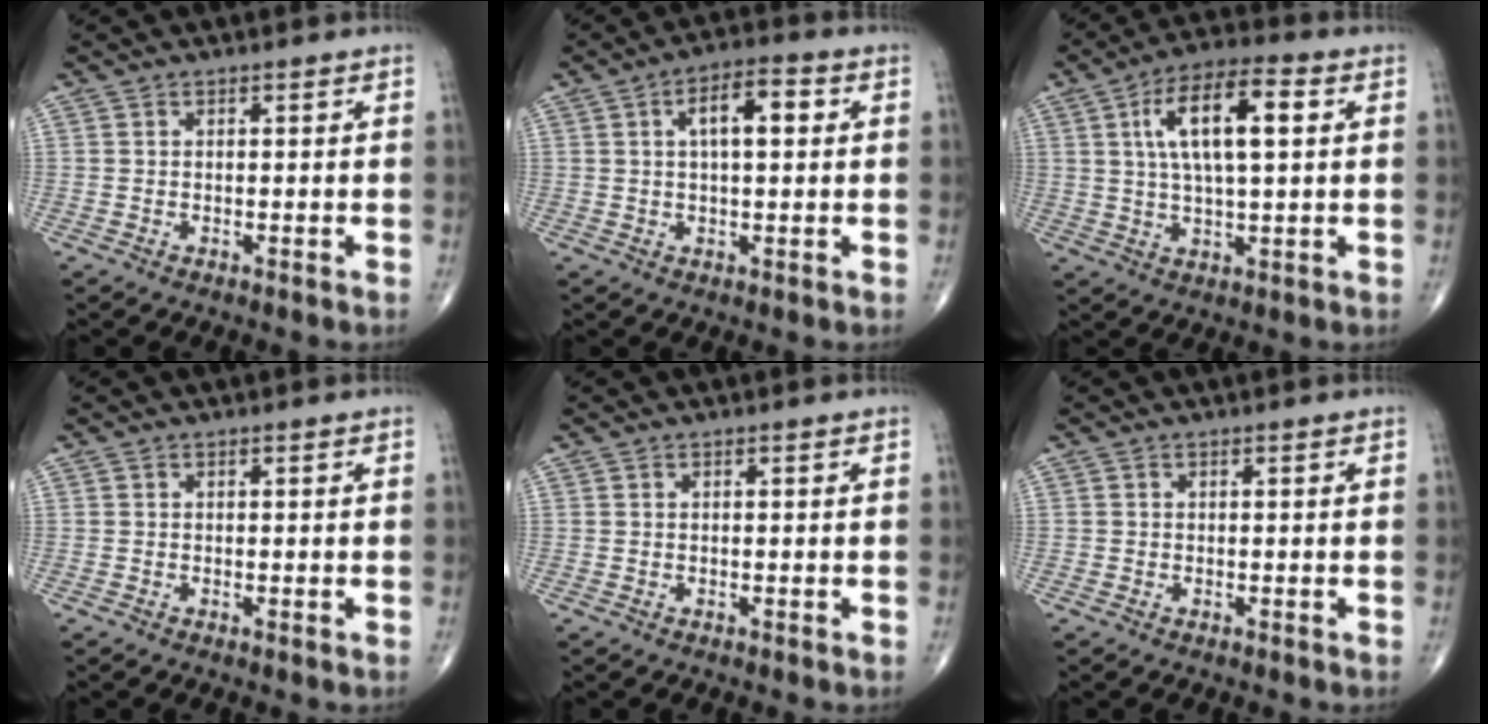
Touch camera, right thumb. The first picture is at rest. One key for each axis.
{"total": 7.8, "fx": 1.8, "fy": 3.2, "fz": 6.9, "tx": -0.103, "ty": 0.014, "tz": 0.023}
{"total": 13.6, "fx": 3.4, "fy": 4.9, "fz": 12.2, "tx": -0.212, "ty": 0.011, "tz": 0.053}
{"total": 0.0}
{"total": 0.0}
{"total": 0.0}